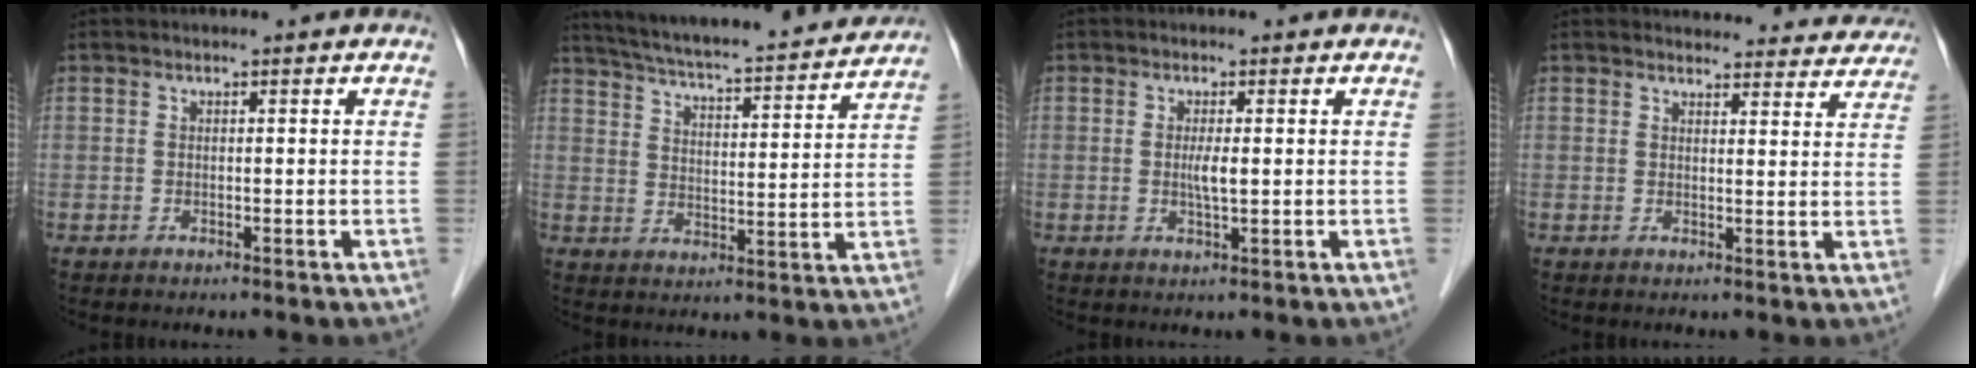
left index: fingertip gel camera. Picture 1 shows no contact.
{"total": 20.8, "force": [19.1, 2.2, 8.2], "torque": [-0.138, 0.002, 0.265]}
{"total": 2.2, "force": [-0.1, 0.2, 2.2], "torque": [-0.046, -0.005, 0.000]}
{"total": 15.2, "force": [14.6, 3.7, 1.9], "torque": [0.006, -0.019, 0.147]}